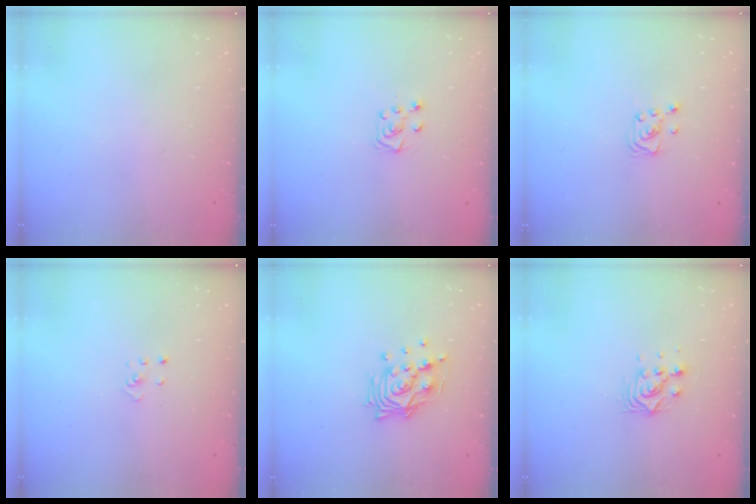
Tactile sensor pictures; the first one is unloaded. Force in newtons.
{"total": 5.8, "press": 5.8, "slide": 0.8}
{"total": 3.4, "press": 3.4, "slide": 0.4}
{"total": 1.9, "press": 1.9, "slide": 0.1}
{"total": 12.5, "press": 12.4, "slide": 1.5}
{"total": 6.1, "press": 6.1, "slide": 0.2}